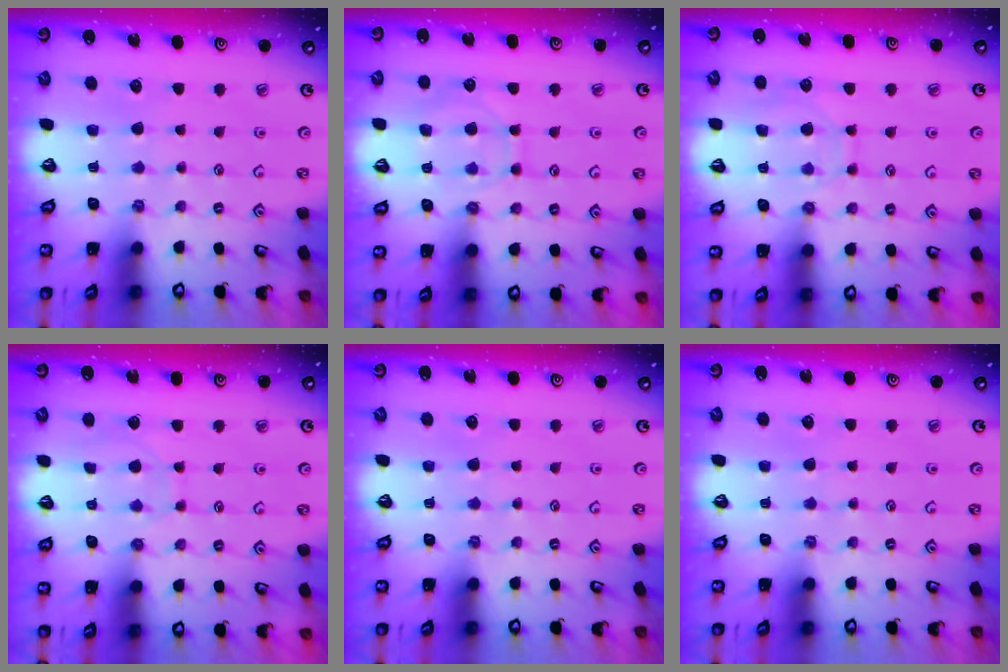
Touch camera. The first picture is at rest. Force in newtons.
{"total": 10.4, "press": 10.4, "slide": 1.1}
{"total": 9.7, "press": 9.7, "slide": 0.8}
{"total": 6.0, "press": 6.0, "slide": 0.5}
{"total": 0.0}
{"total": 0.0}